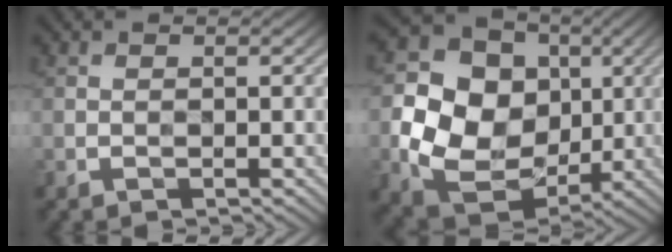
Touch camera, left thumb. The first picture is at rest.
{"total": 15.0, "force": [0.0, 13.0, 7.7], "torque": [-0.183, -0.008, 0.012]}